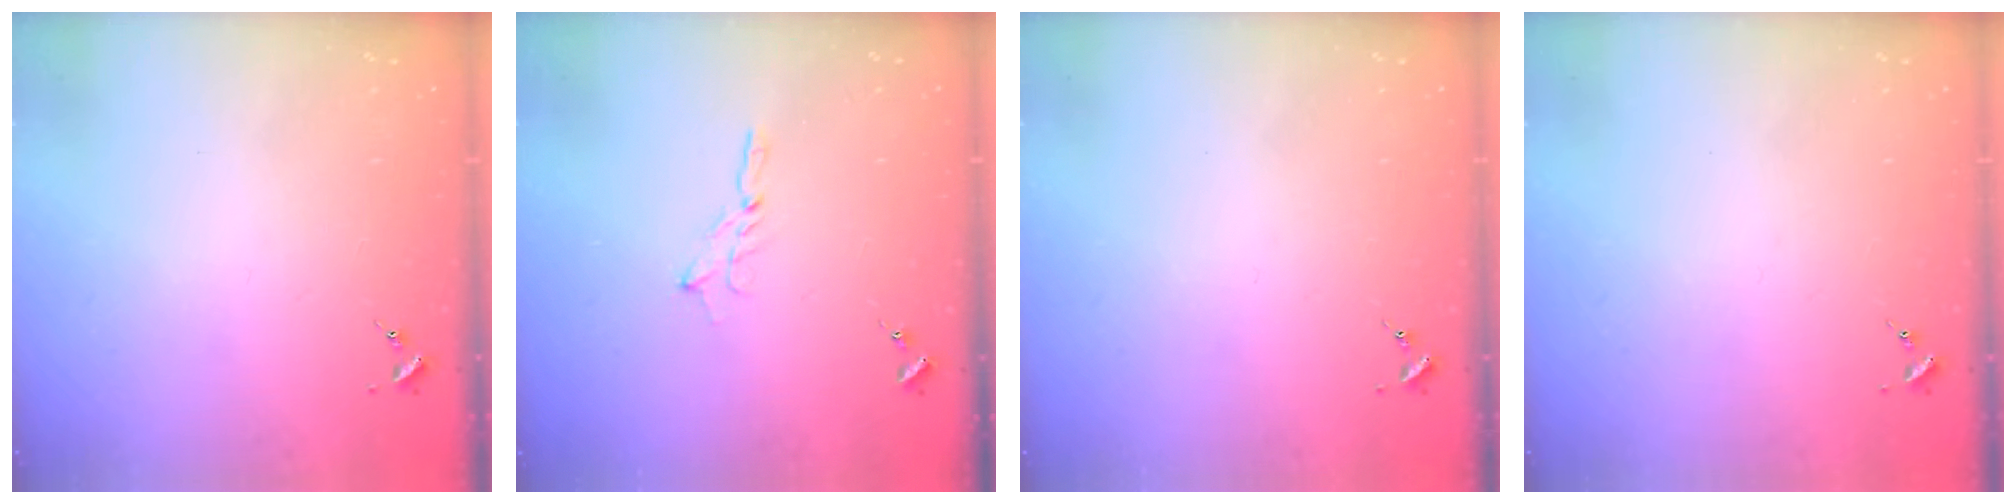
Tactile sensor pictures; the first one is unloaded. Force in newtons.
{"total": 2.0, "press": 2.0, "slide": 0.2}
{"total": 0.0}
{"total": 0.0}